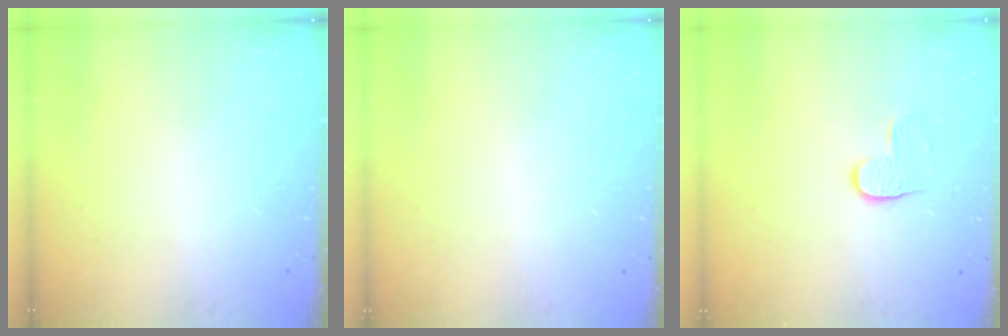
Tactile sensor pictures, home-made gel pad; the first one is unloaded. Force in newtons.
{"total": 0.5, "press": 0.5, "slide": 0.1}
{"total": 4.7, "press": 4.7, "slide": 0.4}